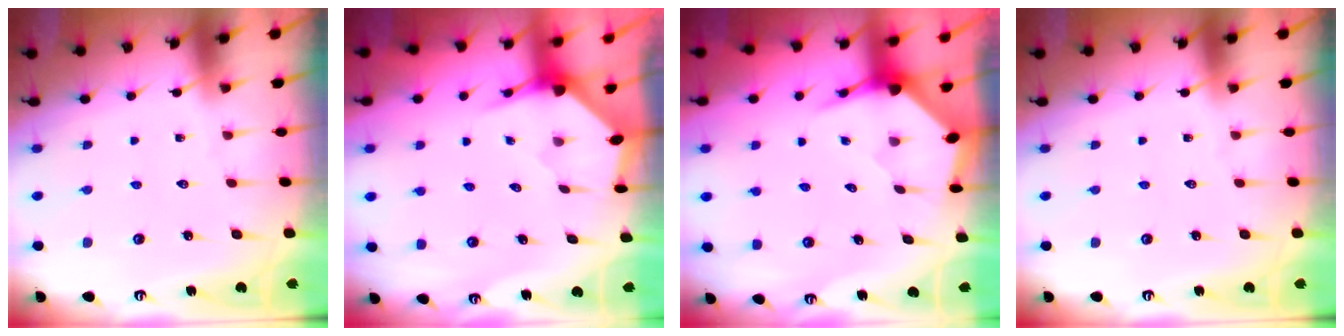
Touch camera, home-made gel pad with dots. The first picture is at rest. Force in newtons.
{"total": 3.5, "press": 3.5, "slide": 0.3}
{"total": 3.7, "press": 3.6, "slide": 0.4}
{"total": 0.0}